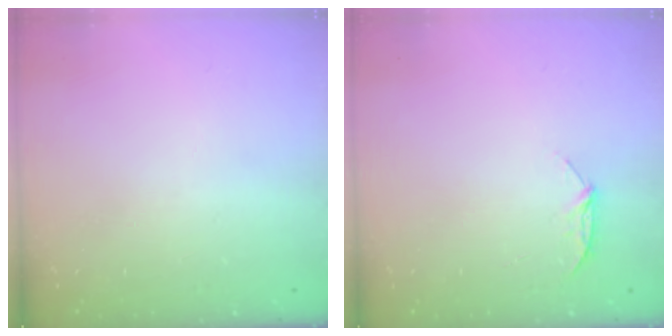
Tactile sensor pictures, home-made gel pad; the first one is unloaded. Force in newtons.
{"total": 5.9, "press": 5.8, "slide": 0.7}